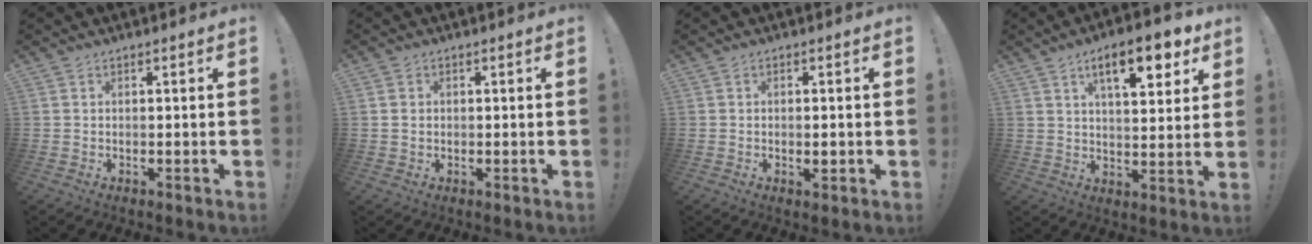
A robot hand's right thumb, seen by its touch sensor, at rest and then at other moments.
{"total": 1.4, "force": [0.2, 1.3, 0.5], "torque": [-0.007, 0.003, 0.003]}
{"total": 1.5, "force": [-0.4, 0.6, 1.3], "torque": [-0.011, -0.002, -0.009]}
{"total": 13.4, "force": [6.9, 4.6, 10.5], "torque": [-0.147, -0.025, 0.108]}